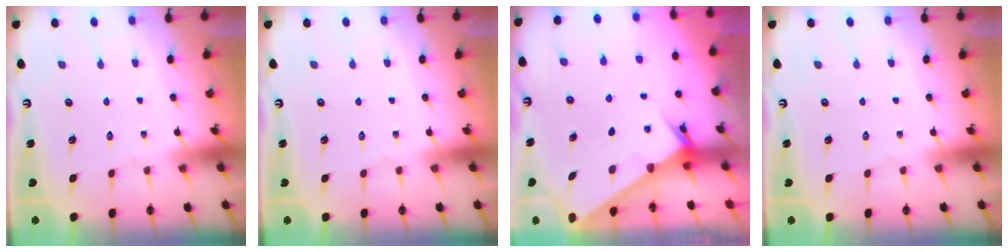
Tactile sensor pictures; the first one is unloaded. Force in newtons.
{"total": 0.0}
{"total": 2.5, "press": 2.5, "slide": 0.2}
{"total": 0.0}